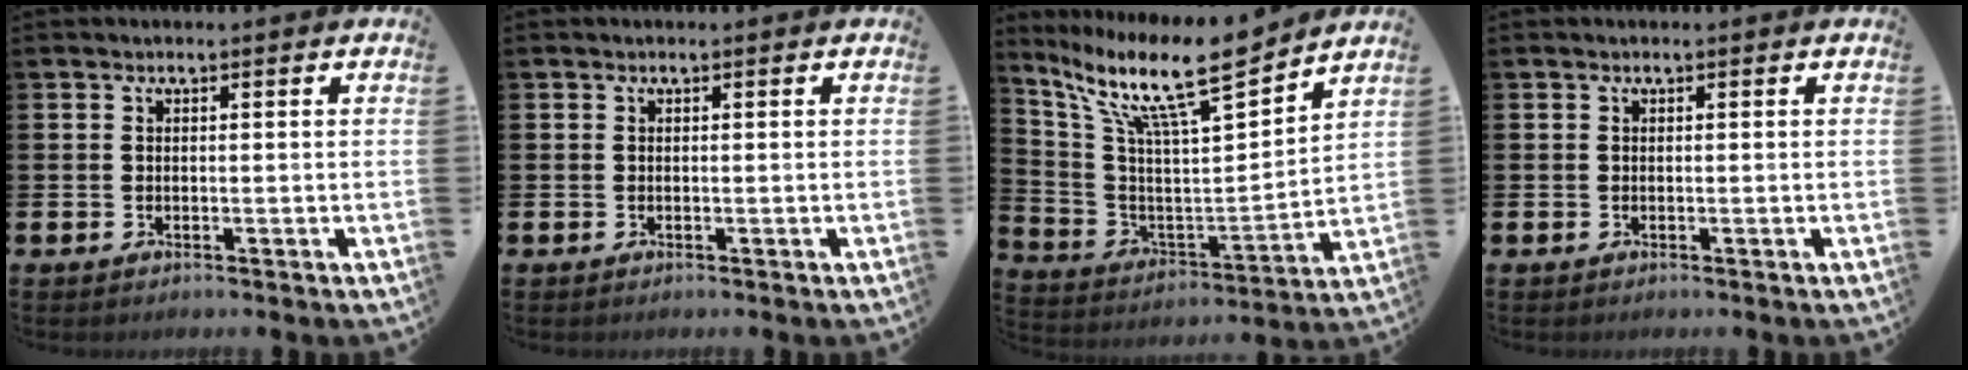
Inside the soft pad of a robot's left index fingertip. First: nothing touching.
{"total": 0.0}
{"total": 13.2, "force": [10.3, 1.8, 8.0], "torque": [-0.177, -0.068, 0.169]}
{"total": 0.0}